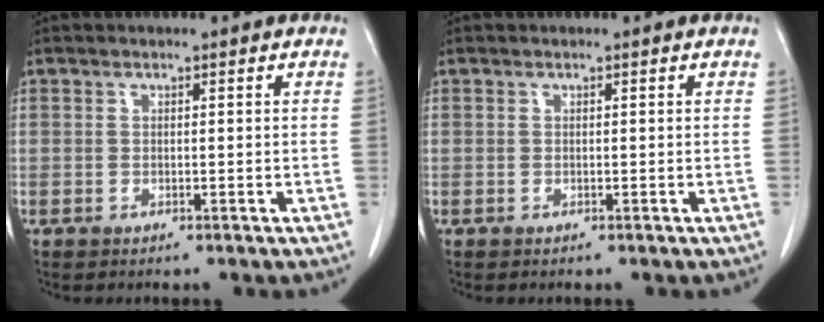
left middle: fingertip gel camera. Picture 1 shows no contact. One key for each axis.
{"total": 0.0}